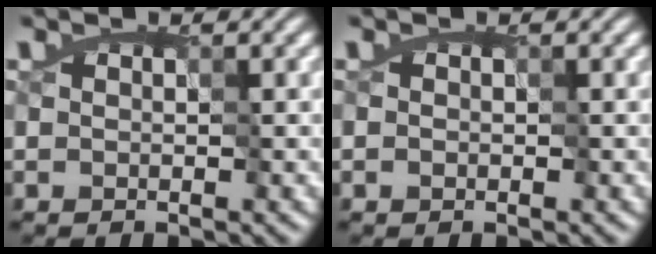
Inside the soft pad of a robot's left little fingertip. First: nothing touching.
{"total": 0.7, "force": [0.1, 0.6, 0.4], "torque": [-0.006, 0.008, -0.001]}